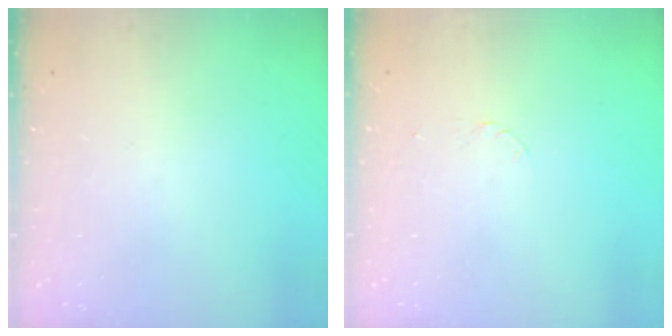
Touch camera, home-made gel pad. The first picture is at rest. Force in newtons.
{"total": 1.3, "press": 1.3, "slide": 0.1}